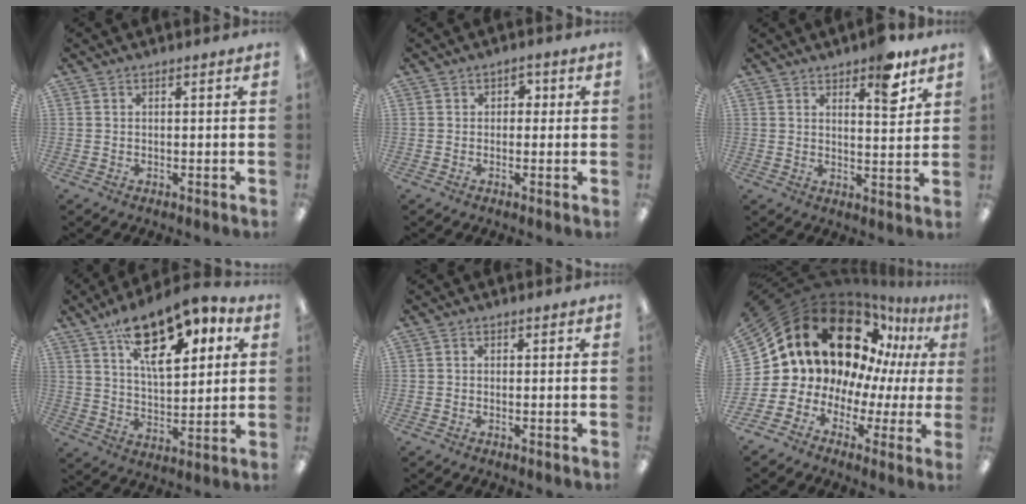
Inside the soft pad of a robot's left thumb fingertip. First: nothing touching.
{"total": 1.9, "force": [-0.2, 1.6, 0.9], "torque": [-0.019, 0.010, -0.007]}
{"total": 8.4, "force": [5.6, 3.2, 5.4], "torque": [-0.048, -0.038, 0.087]}
{"total": 17.8, "force": [11.2, 8.2, 11.0], "torque": [-0.174, -0.049, 0.192]}
{"total": 0.8, "force": [-0.5, 0.6, 0.3], "torque": [-0.005, 0.003, -0.010]}
{"total": 21.6, "force": [10.4, 14.9, 11.7], "torque": [-0.222, -0.079, 0.214]}